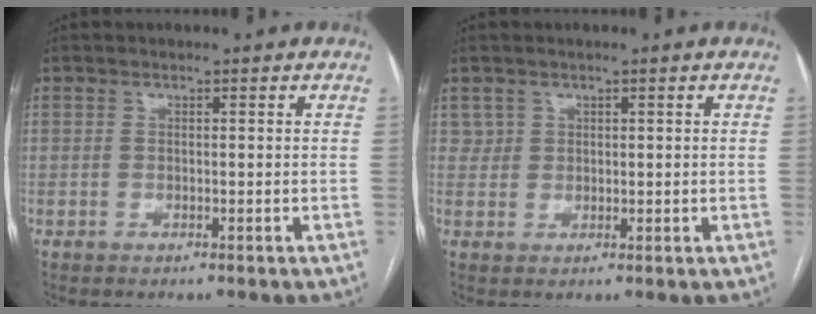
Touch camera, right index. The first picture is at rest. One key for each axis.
{"total": 2.0, "fx": 1.1, "fy": 1.7, "fz": -0.1, "tx": 0.015, "ty": 0.003, "tz": 0.013}